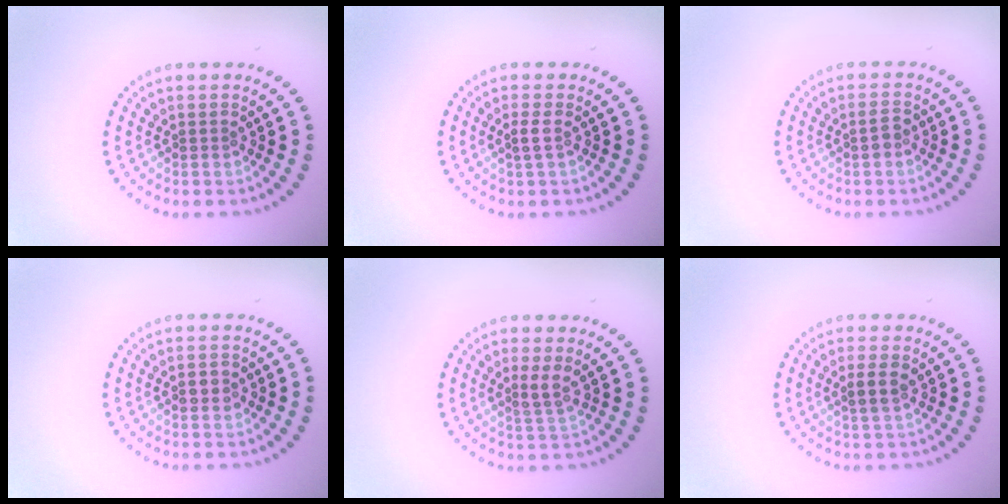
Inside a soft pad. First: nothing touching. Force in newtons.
{"total": 0.9, "press": 0.8, "slide": 0.4}
{"total": 1.5, "press": 1.5, "slide": 0.3}
{"total": 1.4, "press": 1.4, "slide": 0.2}
{"total": 1.9, "press": 1.4, "slide": 1.3}
{"total": 1.7, "press": 1.6, "slide": 0.6}